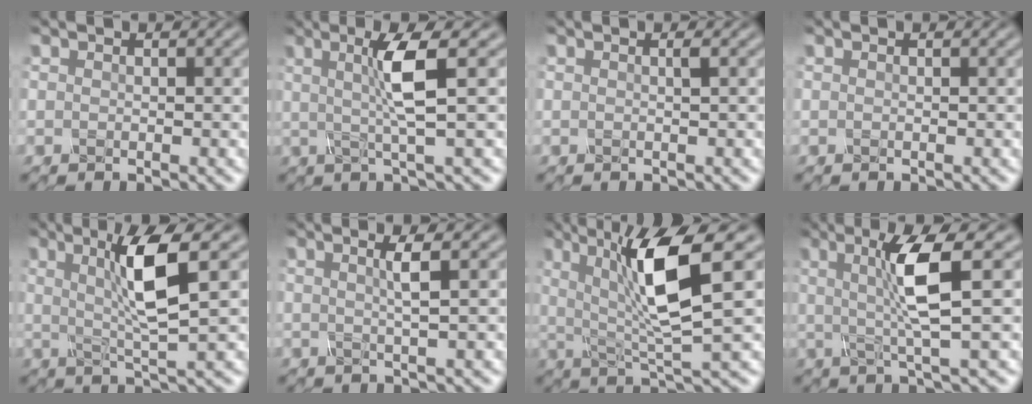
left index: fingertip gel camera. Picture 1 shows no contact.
{"total": 4.7, "force": [0.6, 0.4, 4.6], "torque": [-0.090, -0.002, 0.014]}
{"total": 0.5, "force": [0.0, 0.1, 0.5], "torque": [-0.007, -0.003, -0.003]}
{"total": 0.0}
{"total": 5.6, "force": [1.2, 0.6, 5.5], "torque": [-0.107, -0.001, 0.027]}
{"total": 2.6, "force": [0.5, 0.4, 2.6], "torque": [-0.043, 0.003, 0.004]}
{"total": 8.8, "force": [1.8, 1.8, 8.4], "torque": [-0.142, -0.006, 0.033]}
{"total": 5.7, "force": [0.7, 0.6, 5.7], "torque": [-0.111, 0.000, 0.018]}